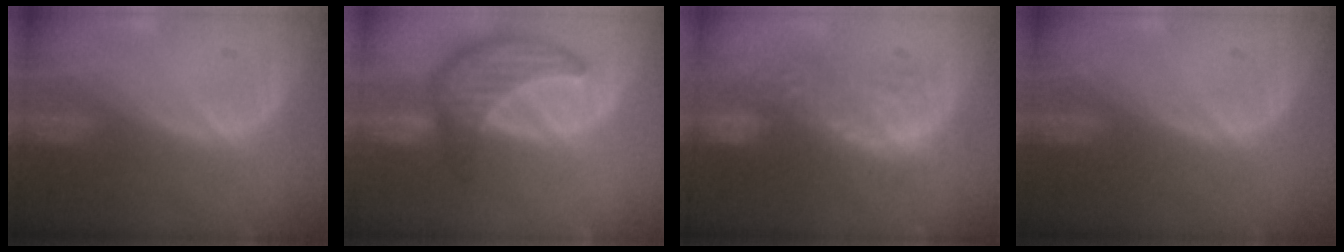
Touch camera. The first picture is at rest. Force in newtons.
{"total": 8.6, "press": 7.8, "slide": 3.8}
{"total": 9.8, "press": 8.8, "slide": 4.2}
{"total": 0.0}